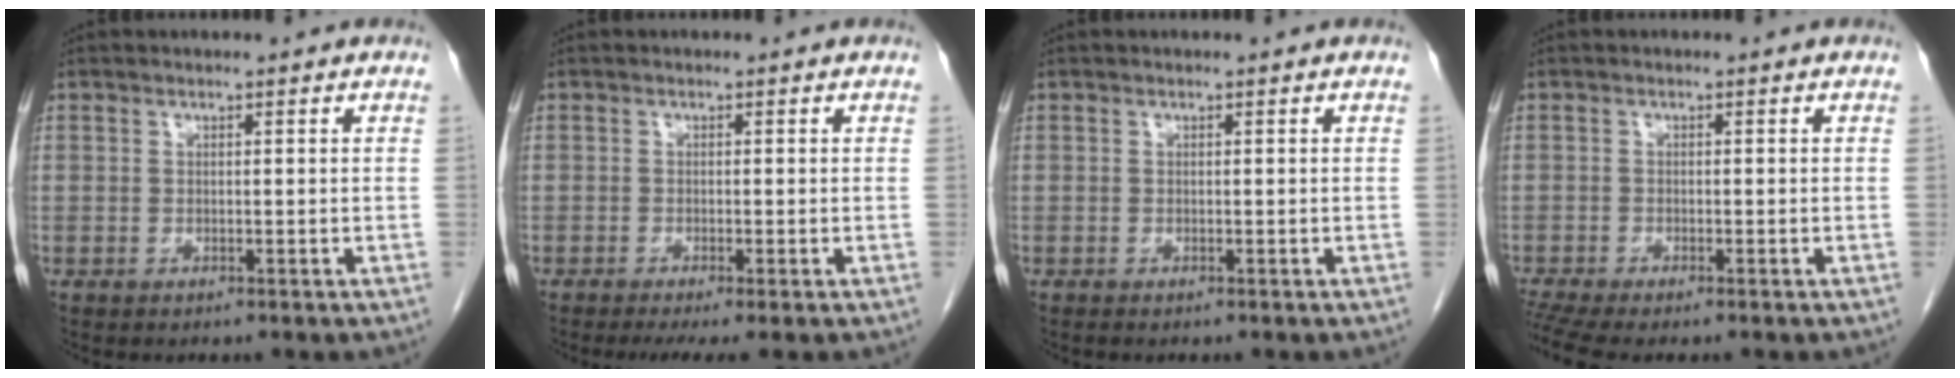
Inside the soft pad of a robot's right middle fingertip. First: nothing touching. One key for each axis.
{"total": 3.7, "fx": -2.5, "fy": 0.2, "fz": 2.7, "tx": -0.040, "ty": -0.011, "tz": -0.039}
{"total": 0.0}
{"total": 3.8, "fx": -3.1, "fy": 0.1, "fz": 2.1, "tx": -0.039, "ty": -0.007, "tz": -0.059}